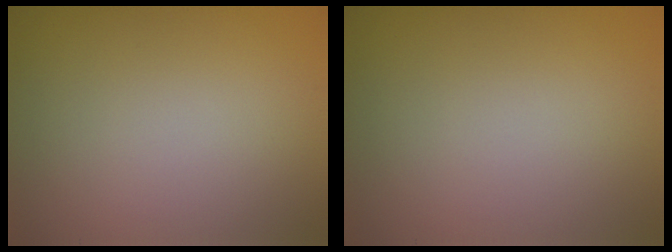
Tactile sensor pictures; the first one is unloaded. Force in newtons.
{"total": 0.0}